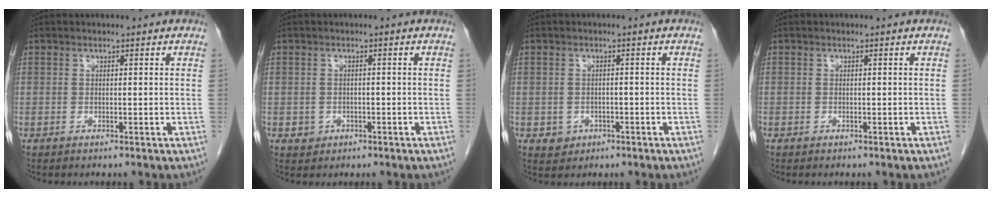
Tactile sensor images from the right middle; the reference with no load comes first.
{"total": 1.7, "force": [-0.6, 1.5, 0.4], "torque": [-0.008, 0.004, -0.003]}
{"total": 2.5, "force": [-1.0, 2.2, 0.6], "torque": [-0.011, 0.005, -0.005]}
{"total": 0.0}